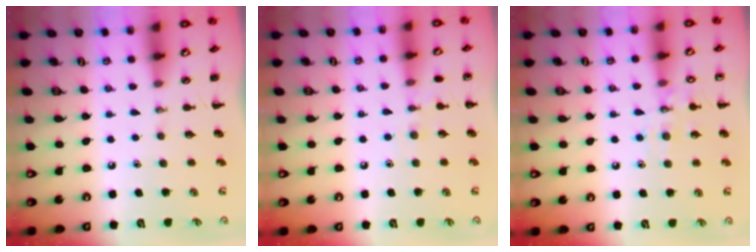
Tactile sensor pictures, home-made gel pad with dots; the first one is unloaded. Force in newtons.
{"total": 6.3, "press": 6.0, "slide": 2.0}
{"total": 8.6, "press": 8.5, "slide": 1.1}